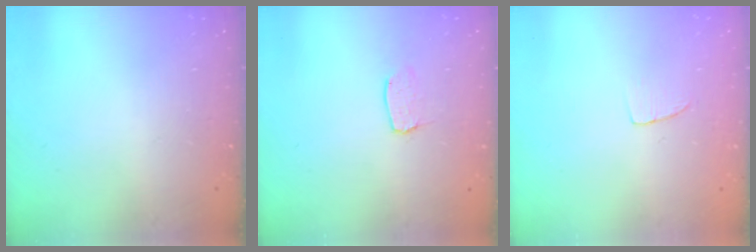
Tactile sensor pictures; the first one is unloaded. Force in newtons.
{"total": 4.0, "press": 4.0, "slide": 0.3}
{"total": 3.3, "press": 3.3, "slide": 0.2}